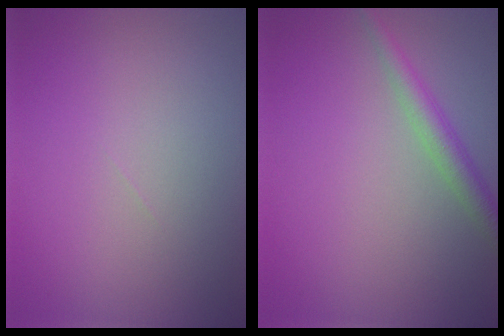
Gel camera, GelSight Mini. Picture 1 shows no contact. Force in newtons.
{"total": 2.4, "press": 2.4, "slide": 0.1}